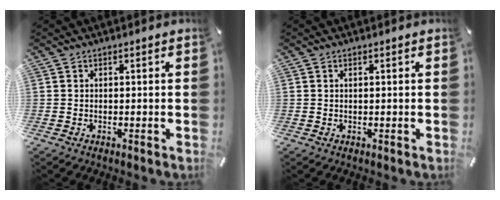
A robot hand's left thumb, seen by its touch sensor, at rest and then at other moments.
{"total": 0.7, "force": [0.2, 0.1, 0.7], "torque": [-0.013, 0.000, 0.003]}